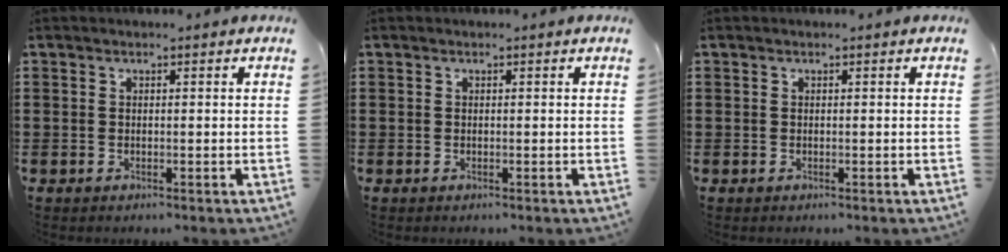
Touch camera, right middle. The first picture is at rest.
{"total": 0.0}
{"total": 0.0}